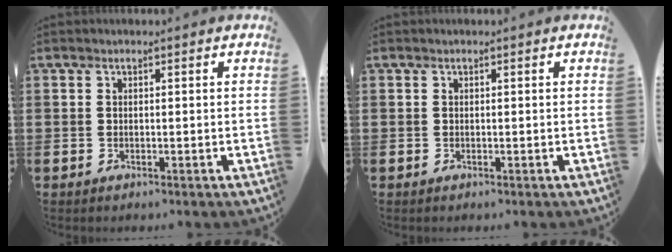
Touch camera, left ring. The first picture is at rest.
{"total": 0.0}